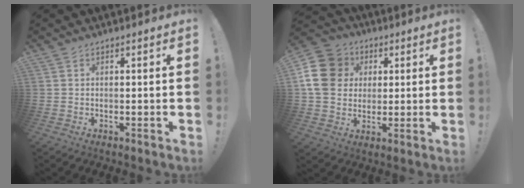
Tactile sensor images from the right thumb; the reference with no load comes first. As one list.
[{"total": 15.4, "force": [3.0, 13.1, 7.5], "torque": [-0.114, -0.005, 0.062]}]